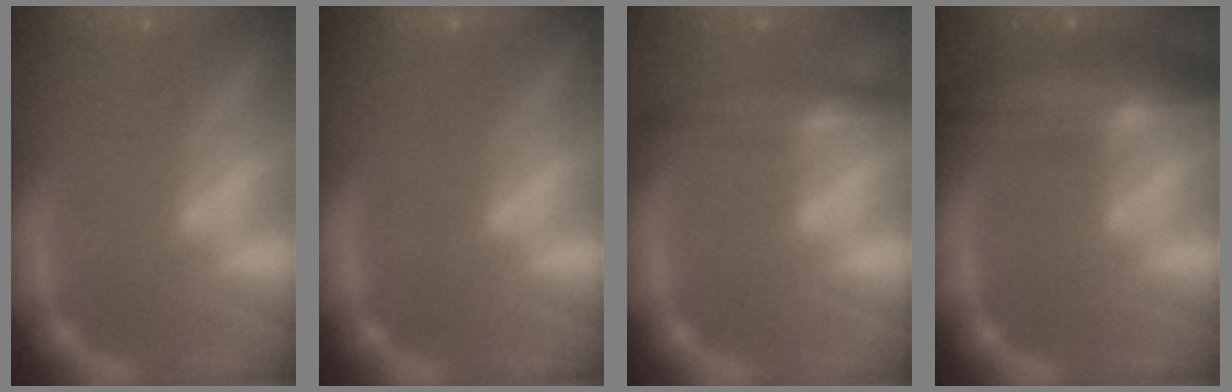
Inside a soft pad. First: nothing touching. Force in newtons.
{"total": 1.4}
{"total": 4.0}
{"total": 8.5}